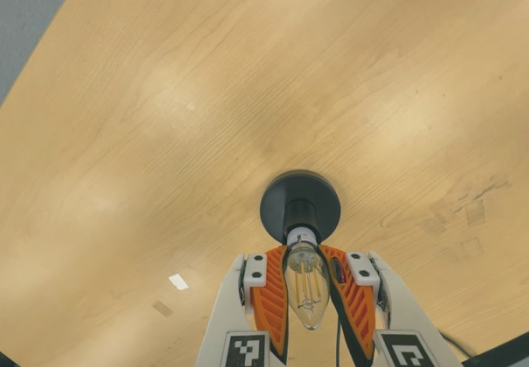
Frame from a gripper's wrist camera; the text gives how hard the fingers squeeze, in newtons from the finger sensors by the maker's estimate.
{"total": 22.4, "left": 25.5, "right": 19.2}